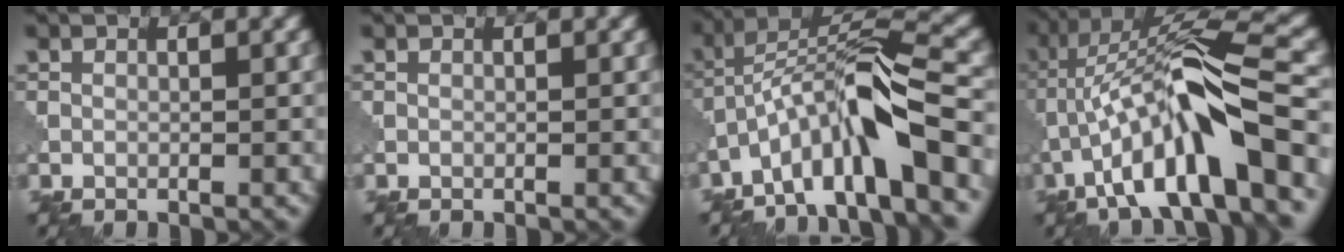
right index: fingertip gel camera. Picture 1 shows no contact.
{"total": 0.0}
{"total": 8.9, "force": [-4.5, 1.6, 7.5], "torque": [-0.128, 0.022, -0.084]}
{"total": 11.8, "force": [-4.0, 2.2, 10.9], "torque": [-0.187, 0.030, -0.063]}